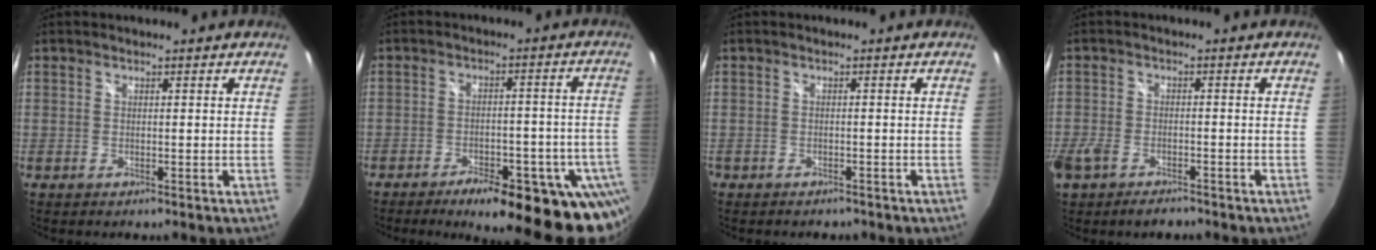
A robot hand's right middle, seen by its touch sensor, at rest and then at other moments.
{"total": 21.6, "force": [-15.8, 7.0, 12.9], "torque": [-0.167, -0.020, -0.198]}
{"total": 2.3, "force": [-1.9, 1.2, 0.5], "torque": [-0.015, -0.005, -0.029]}
{"total": 7.4, "force": [-5.1, 3.4, 4.1], "torque": [-0.111, -0.020, -0.096]}